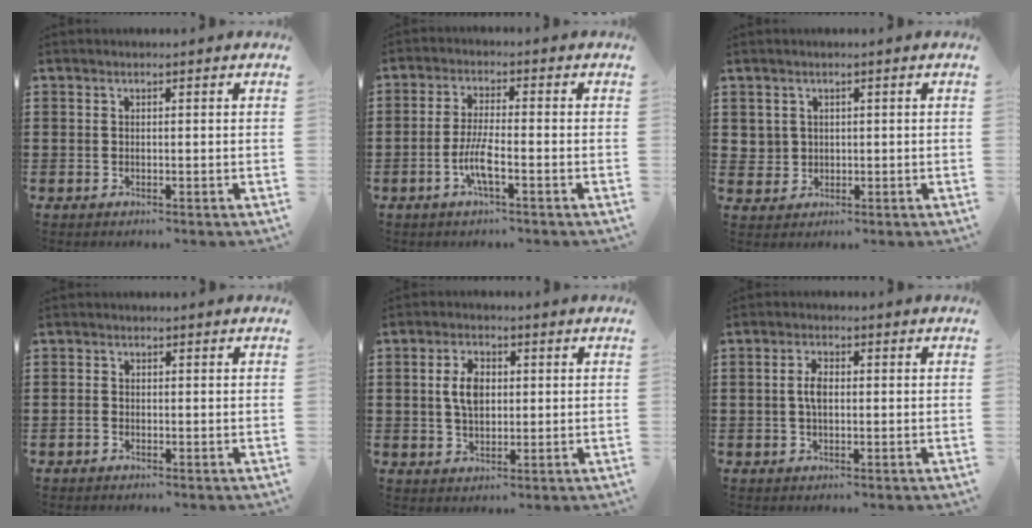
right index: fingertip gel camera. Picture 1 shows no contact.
{"total": 5.2, "force": [-2.2, 0.8, 4.6], "torque": [-0.105, -0.009, -0.048]}
{"total": 2.0, "force": [0.6, 1.9, 0.2], "torque": [-0.014, 0.010, 0.010]}
{"total": 0.9, "force": [-0.5, 0.6, 0.3], "torque": [-0.006, 0.001, -0.011]}
{"total": 5.2, "force": [0.7, 3.1, 4.1], "torque": [-0.095, 0.012, 0.007]}
{"total": 3.3, "force": [0.0, 1.5, 2.9], "torque": [-0.064, 0.004, -0.004]}